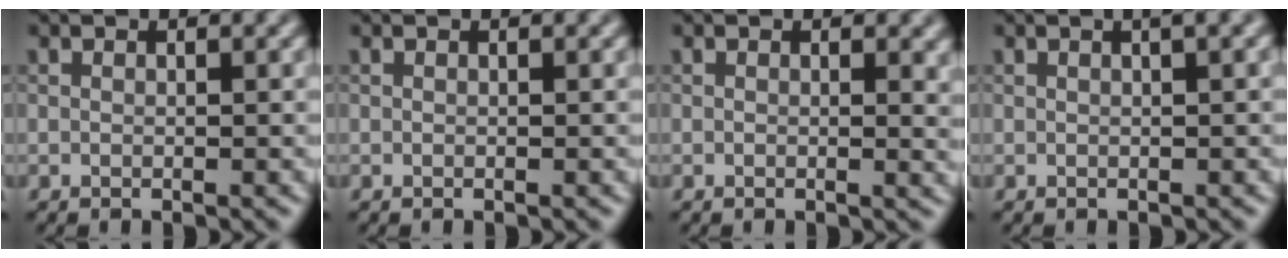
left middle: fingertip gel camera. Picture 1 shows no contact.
{"total": 0.0}
{"total": 1.7, "force": [0.1, 0.6, 1.5], "torque": [-0.017, -0.006, 0.002]}
{"total": 1.5, "force": [0.4, 0.4, 1.4], "torque": [-0.016, 0.011, 0.000]}